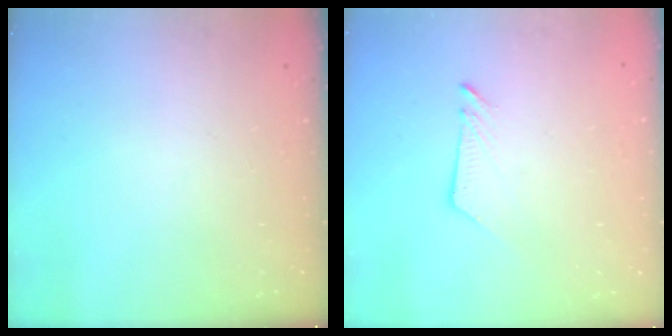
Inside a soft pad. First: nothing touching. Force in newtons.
{"total": 5.6, "press": 5.5, "slide": 0.7}